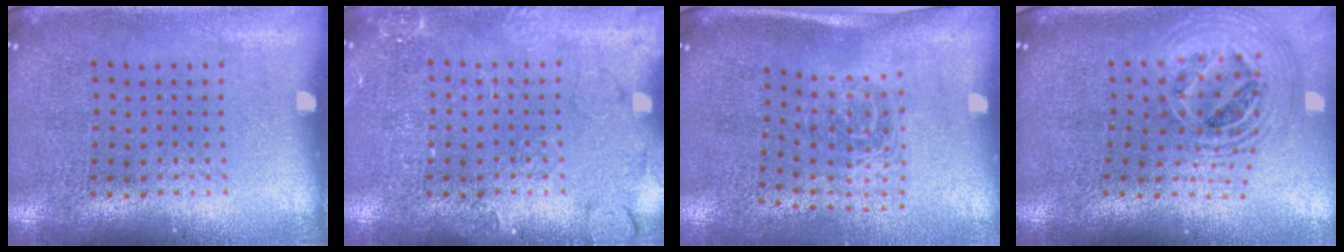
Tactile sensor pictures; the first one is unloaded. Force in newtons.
{"total": 2.4, "press": 2.4, "slide": 0.4}
{"total": 1.7, "press": 1.2, "slide": 1.2}
{"total": 2.5, "press": 1.9, "slide": 1.7}